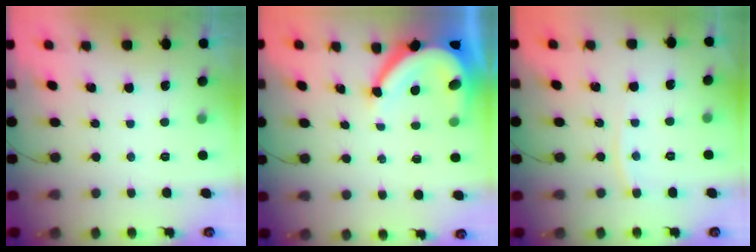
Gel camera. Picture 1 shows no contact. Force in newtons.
{"total": 8.0, "press": 7.9, "slide": 1.0}
{"total": 3.7, "press": 3.7, "slide": 0.4}